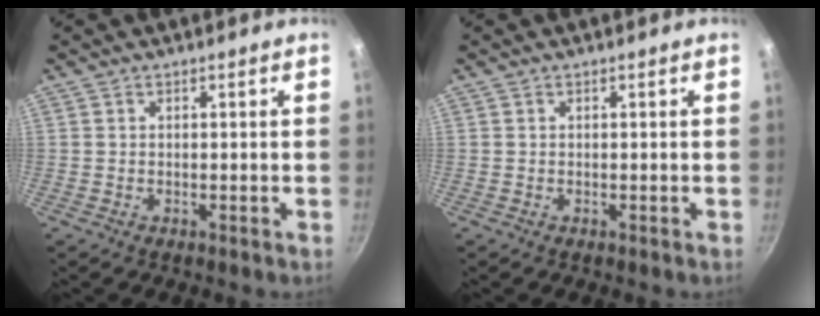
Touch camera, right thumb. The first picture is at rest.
{"total": 0.0}